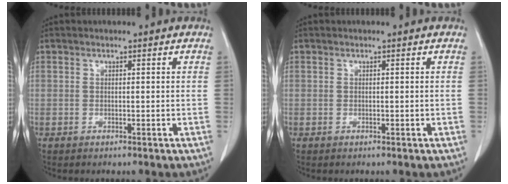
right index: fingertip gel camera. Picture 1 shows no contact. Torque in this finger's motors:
{"motor_torque": [-0.08, 0.08, -0.03, 0.01]}